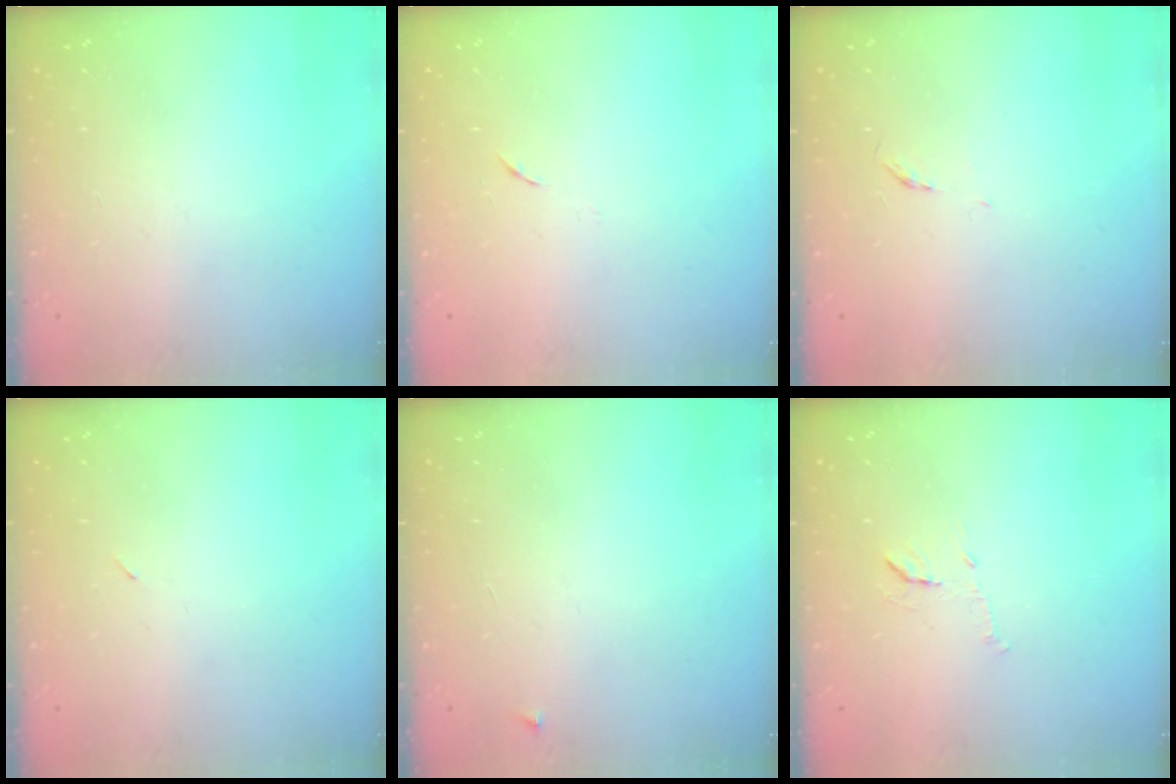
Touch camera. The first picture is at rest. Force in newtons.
{"total": 3.5, "press": 3.4, "slide": 0.9}
{"total": 3.1, "press": 3.0, "slide": 0.5}
{"total": 2.3, "press": 1.9, "slide": 1.2}
{"total": 2.5, "press": 2.4, "slide": 0.4}
{"total": 9.1, "press": 9.1, "slide": 0.4}